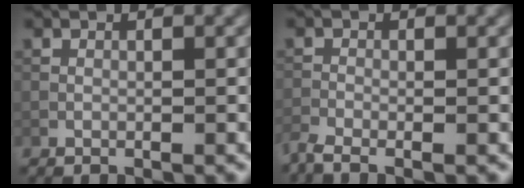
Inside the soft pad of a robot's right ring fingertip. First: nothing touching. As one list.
[{"total": 1.9, "force": [-1.6, 0.4, 1.0], "torque": [-0.027, -0.013, -0.043]}]